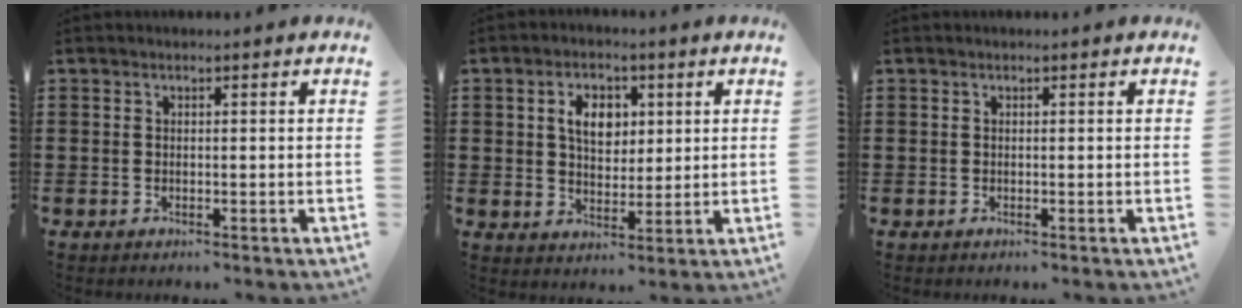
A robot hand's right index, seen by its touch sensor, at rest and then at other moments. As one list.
[{"total": 5.6, "force": [1.5, 3.8, 3.8], "torque": [-0.081, 0.013, 0.021]}, {"total": 0.0}]